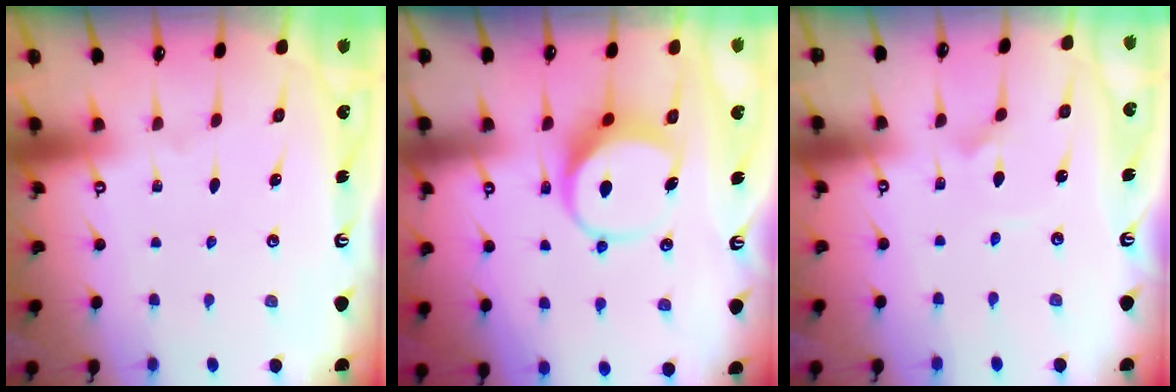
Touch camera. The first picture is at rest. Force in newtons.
{"total": 8.7, "press": 8.6, "slide": 0.9}
{"total": 2.3, "press": 2.3, "slide": 0.0}